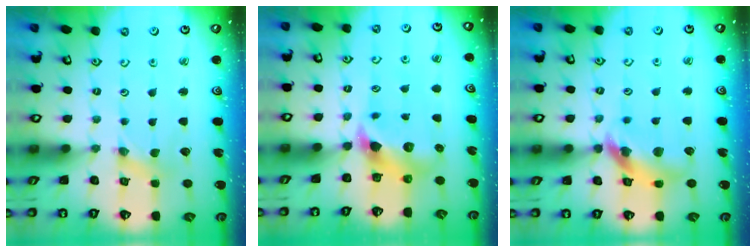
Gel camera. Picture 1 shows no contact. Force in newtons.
{"total": 7.7, "press": 7.6, "slide": 0.6}
{"total": 13.8, "press": 13.7, "slide": 1.6}